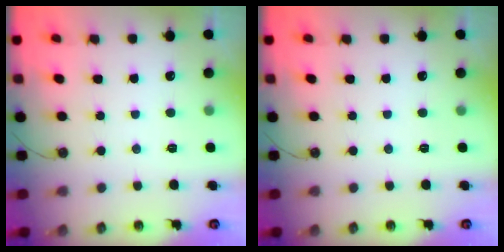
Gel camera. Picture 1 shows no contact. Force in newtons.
{"total": 0.0}